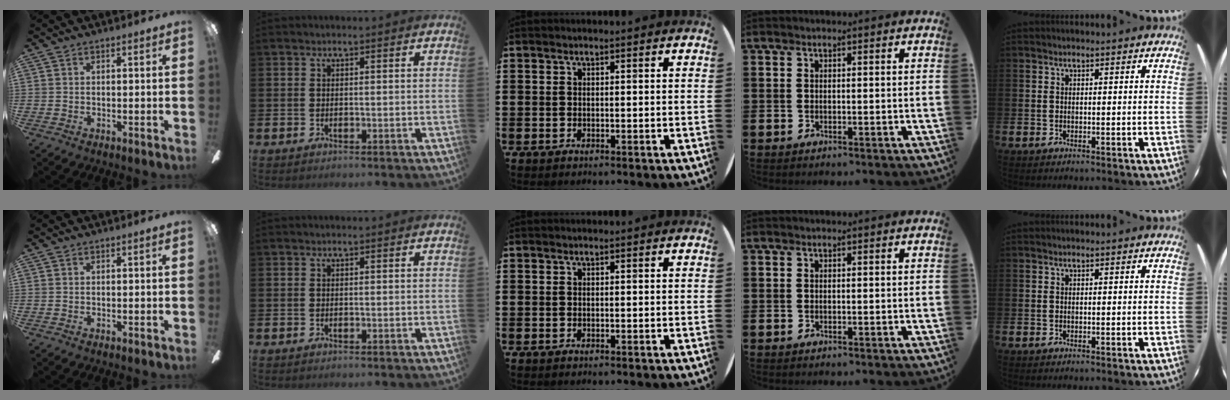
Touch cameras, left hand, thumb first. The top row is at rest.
{}